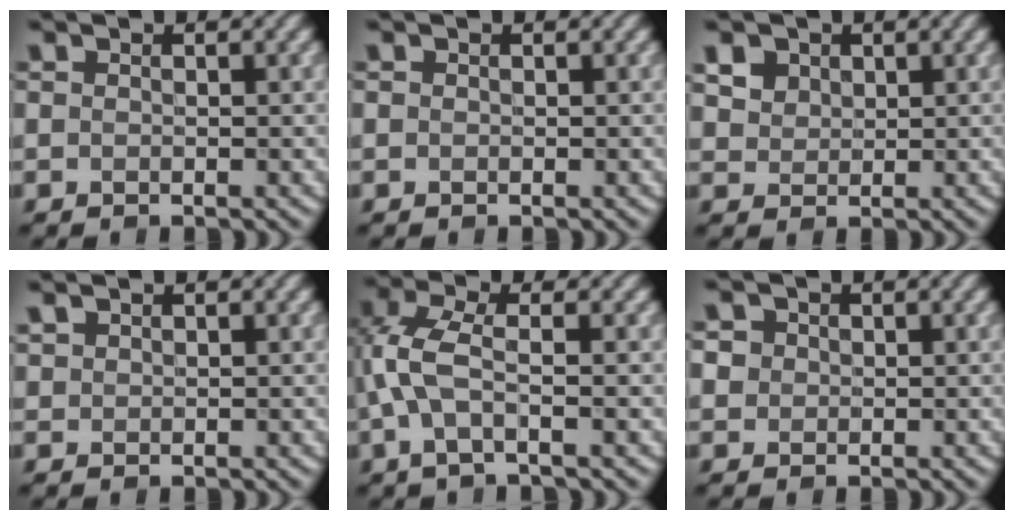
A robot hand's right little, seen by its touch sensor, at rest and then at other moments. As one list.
[{"total": 0.0}, {"total": 3.9, "force": [2.1, 2.9, 1.6], "torque": [-0.064, 0.006, 0.050]}, {"total": 0.6, "force": [0.6, 0.2, 0.1], "torque": [-0.004, 0.002, 0.022]}, {"total": 4.4, "force": [-0.5, 1.5, 4.1], "torque": [-0.096, 0.004, -0.012]}, {"total": 1.2, "force": [0.2, 1.1, 0.1], "torque": [0.000, -0.002, 0.012]}]